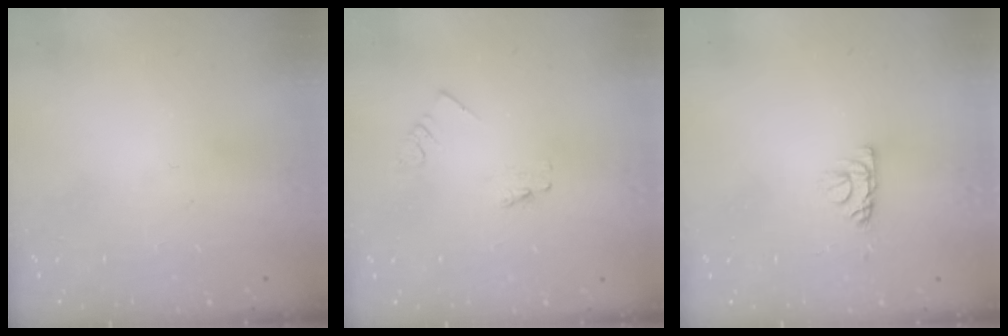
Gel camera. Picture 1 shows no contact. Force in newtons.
{"total": 0.6, "press": 0.6, "slide": 0.1}
{"total": 5.4, "press": 5.3, "slide": 0.6}